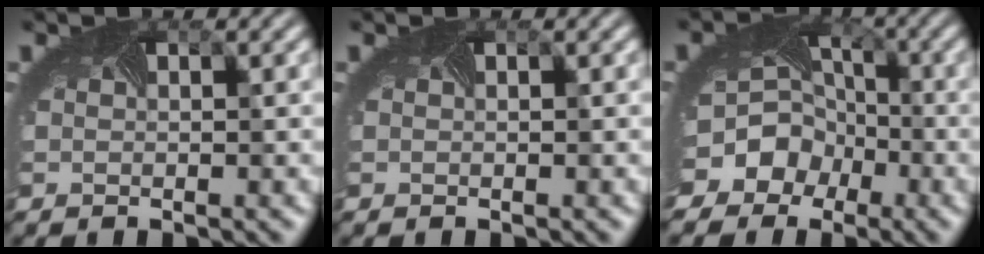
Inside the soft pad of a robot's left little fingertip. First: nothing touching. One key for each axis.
{"total": 0.0}
{"total": 10.4, "fx": -4.5, "fy": 8.8, "fz": 3.3, "tx": -0.071, "ty": -0.015, "tz": -0.089}